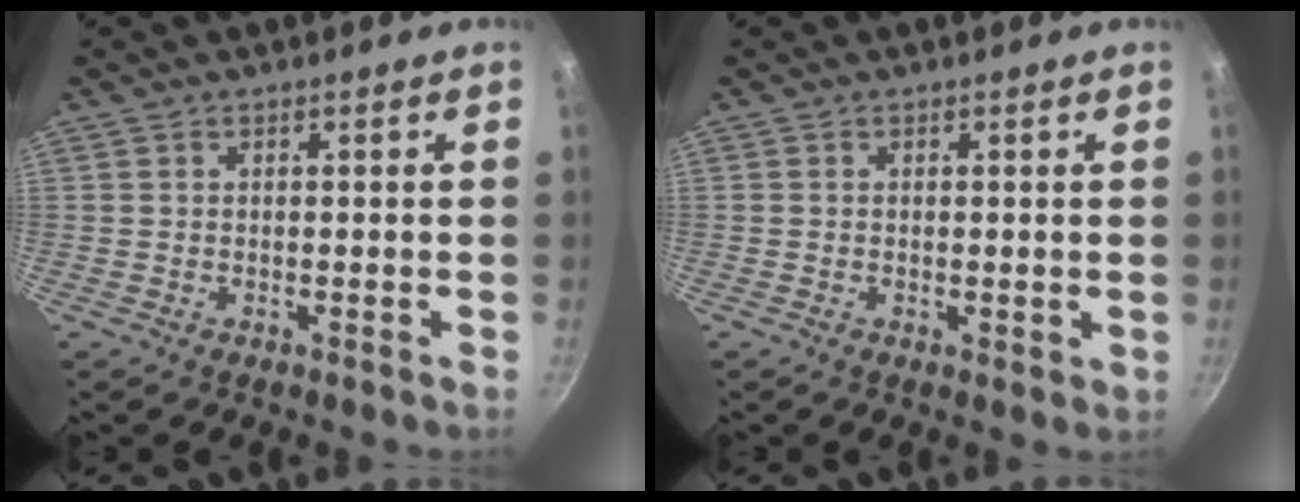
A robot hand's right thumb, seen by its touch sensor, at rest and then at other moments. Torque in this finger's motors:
{"motor_torque": [-0.36, -0.24, -0.08, -0.09, -0.01]}